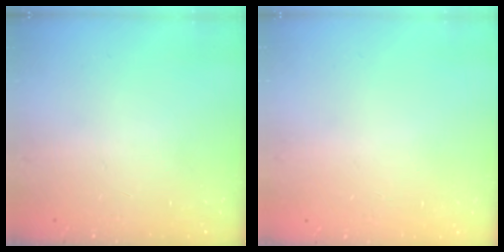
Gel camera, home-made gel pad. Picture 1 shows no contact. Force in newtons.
{"total": 0.0}